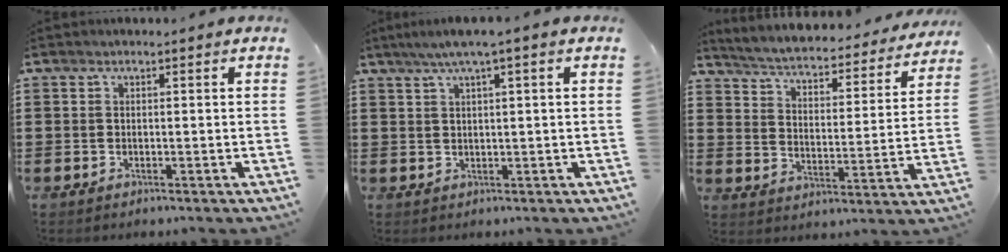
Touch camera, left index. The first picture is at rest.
{"total": 2.6, "force": [1.0, -0.1, 2.3], "torque": [-0.045, -0.001, 0.017]}
{"total": 3.4, "force": [3.3, -0.1, 1.0], "torque": [-0.041, -0.034, 0.045]}